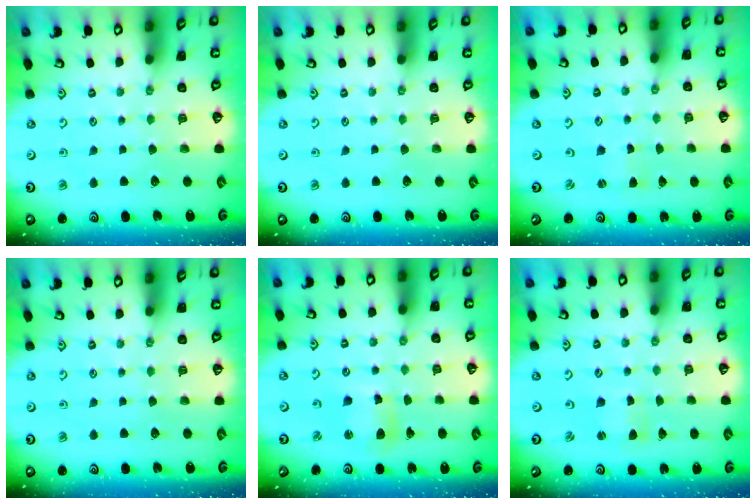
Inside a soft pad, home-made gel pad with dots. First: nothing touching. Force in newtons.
{"total": 0.0}
{"total": 1.3, "press": 1.2, "slide": 0.2}
{"total": 0.0}
{"total": 8.1, "press": 8.0, "slide": 1.4}
{"total": 1.3, "press": 1.2, "slide": 0.3}